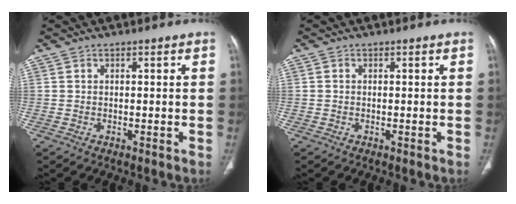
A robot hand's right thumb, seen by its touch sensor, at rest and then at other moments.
{"total": 0.0}